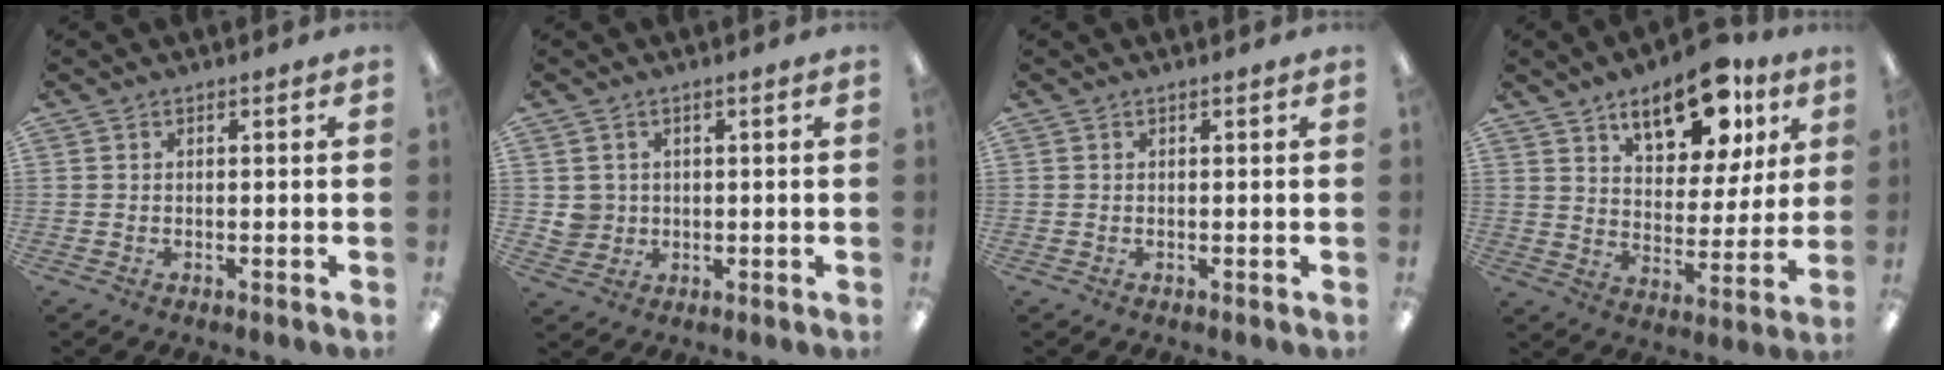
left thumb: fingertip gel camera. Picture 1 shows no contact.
{"total": 3.7, "force": [0.9, 3.6, 0.2], "torque": [-0.007, 0.004, 0.017]}
{"total": 0.0}
{"total": 17.2, "force": [10.5, 8.3, 10.7], "torque": [-0.143, -0.045, 0.175]}